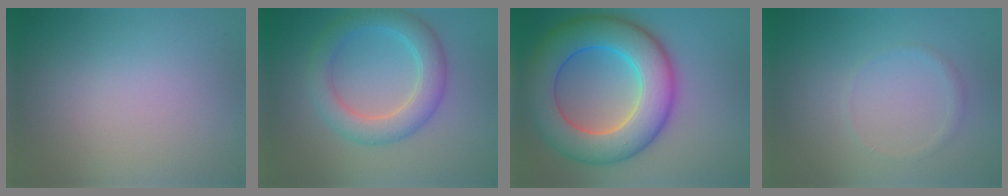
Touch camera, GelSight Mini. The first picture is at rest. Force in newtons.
{"total": 4.5, "press": 4.5, "slide": 0.1}
{"total": 10.6, "press": 10.6, "slide": 0.3}
{"total": 0.7, "press": 0.7, "slide": 0.0}